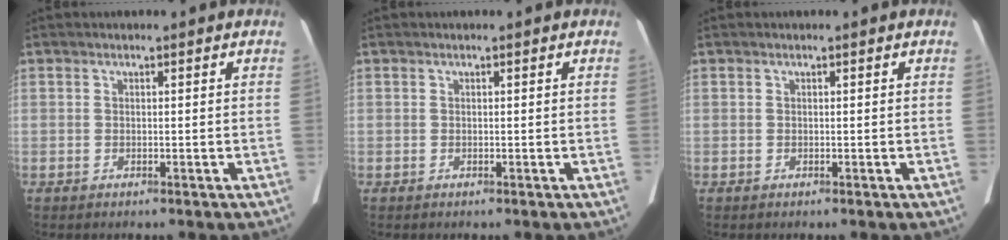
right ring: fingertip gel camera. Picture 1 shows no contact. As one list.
[{"total": 0.0}, {"total": 0.0}]